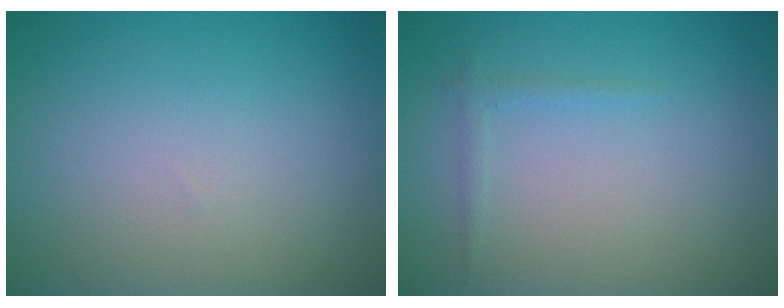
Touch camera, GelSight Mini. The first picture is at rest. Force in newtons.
{"total": 0.9, "press": 0.9, "slide": 0.1}